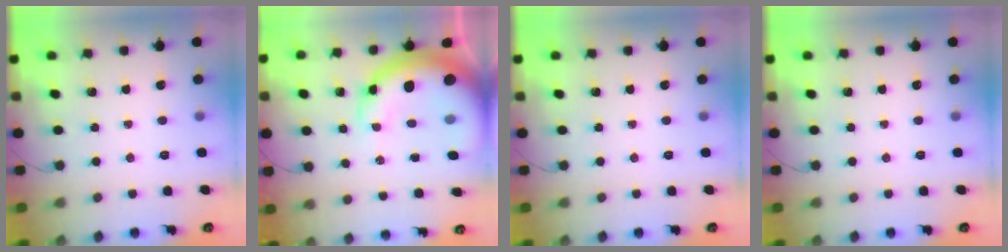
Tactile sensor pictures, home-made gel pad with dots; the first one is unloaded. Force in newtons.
{"total": 14.5, "press": 14.0, "slide": 3.7}
{"total": 0.0}
{"total": 0.0}